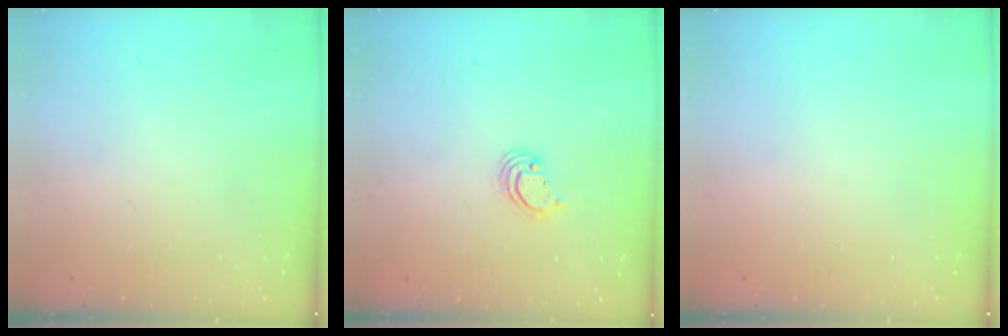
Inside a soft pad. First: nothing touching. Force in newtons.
{"total": 3.6, "press": 3.6, "slide": 0.3}
{"total": 0.0}